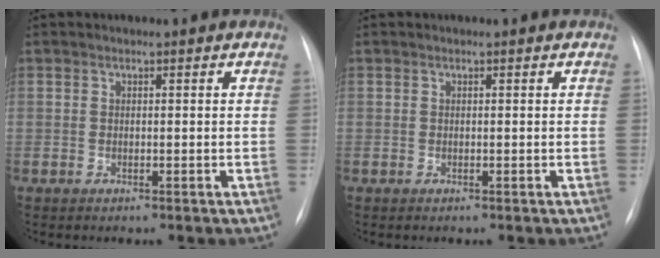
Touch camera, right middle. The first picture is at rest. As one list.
[{"total": 0.0}]